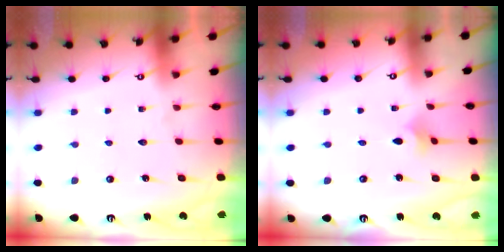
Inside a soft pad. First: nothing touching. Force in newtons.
{"total": 1.8, "press": 1.7, "slide": 0.5}